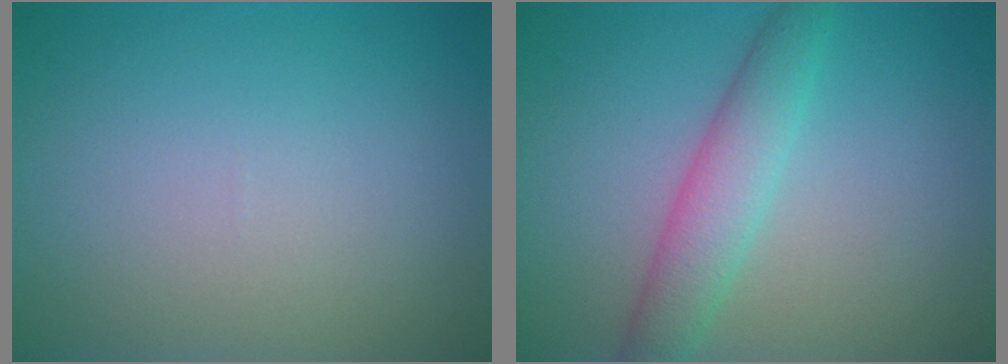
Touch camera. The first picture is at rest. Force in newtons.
{"total": 3.7, "press": 3.7, "slide": 0.1}